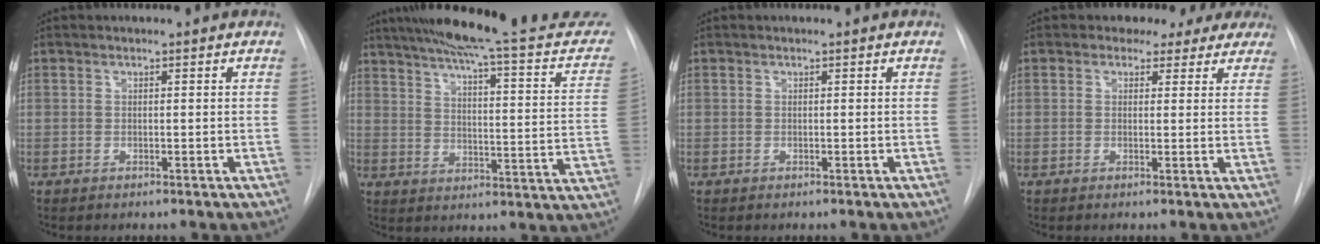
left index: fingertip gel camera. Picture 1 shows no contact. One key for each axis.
{"total": 26.5, "fx": 23.0, "fy": 2.6, "fz": 13.0, "tx": -0.190, "ty": -0.054, "tz": 0.283}
{"total": 0.0}
{"total": 6.8, "fx": 5.2, "fy": 4.2, "fz": 0.9, "tx": 0.012, "ty": 0.007, "tz": 0.040}